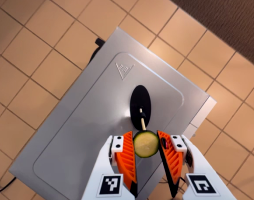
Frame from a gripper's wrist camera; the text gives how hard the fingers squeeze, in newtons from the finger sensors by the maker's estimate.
{"total": 8.7, "left": 8.8, "right": 8.6}